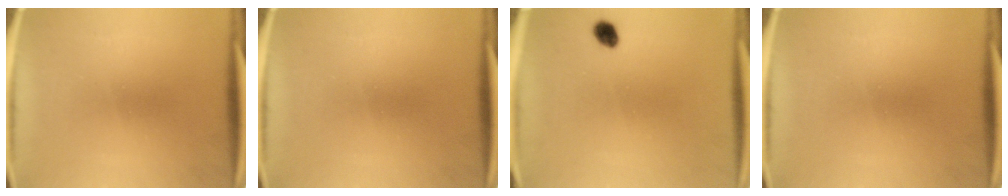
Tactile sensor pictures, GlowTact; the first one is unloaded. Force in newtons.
{"total": 0.0}
{"total": 2.2}
{"total": 0.0}